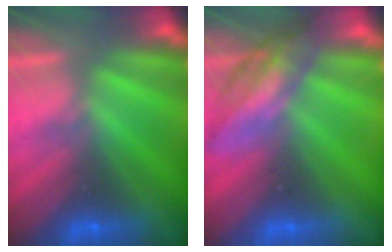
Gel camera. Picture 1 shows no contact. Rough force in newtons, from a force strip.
{"total": 2.7}